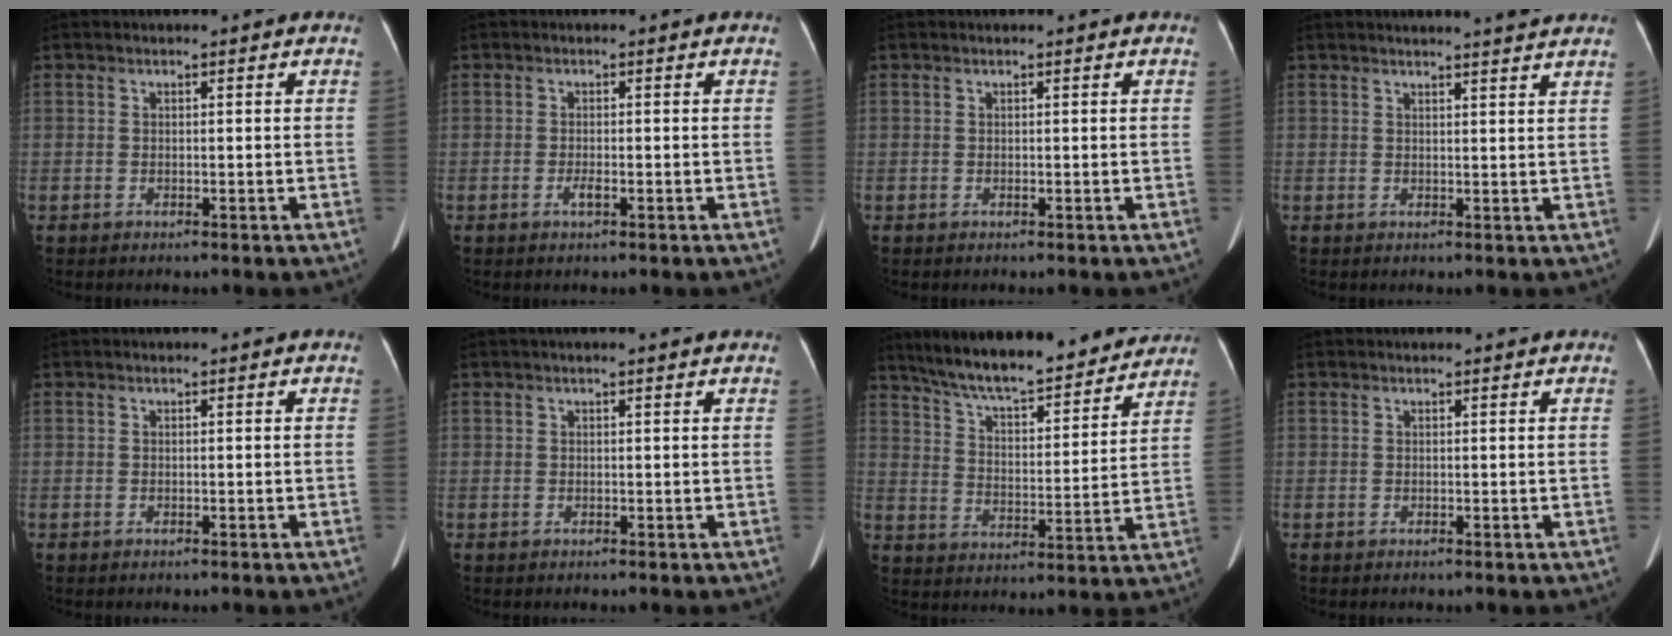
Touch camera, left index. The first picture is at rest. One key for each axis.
{"total": 1.2, "fx": -0.6, "fy": 0.2, "fz": 1.0, "tx": -0.024, "ty": -0.002, "tz": -0.010}
{"total": 0.0}
{"total": 6.3, "fx": 5.8, "fy": -0.6, "fz": 2.4, "tx": -0.031, "ty": 0.005, "tz": 0.057}
{"total": 0.0}
{"total": 2.5, "fx": 2.0, "fy": 0.0, "fz": 1.3, "tx": -0.018, "ty": 0.021, "tz": 0.023}
{"total": 20.3, "fx": 18.1, "fy": 3.7, "fz": 8.6, "tx": -0.137, "ty": 0.010, "tz": 0.263}
{"total": 1.3, "fx": 1.2, "fy": 0.0, "fz": 0.3, "tx": -0.007, "ty": 0.010, "tz": 0.018}